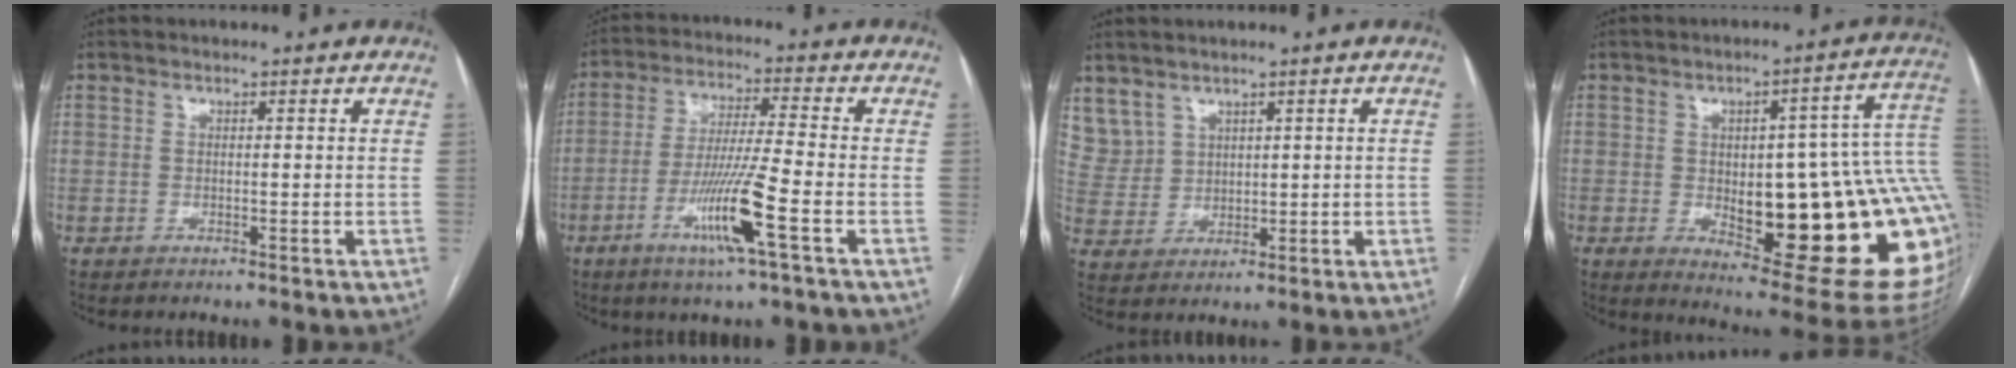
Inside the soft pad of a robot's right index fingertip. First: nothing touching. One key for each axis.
{"total": 10.6, "fx": -4.4, "fy": -0.7, "fz": 9.6, "tx": -0.188, "ty": -0.016, "tz": -0.085}
{"total": 6.9, "fx": 4.5, "fy": 5.1, "fz": 1.0, "tx": -0.032, "ty": 0.018, "tz": 0.112}
{"total": 27.6, "fx": -1.3, "fy": 7.4, "fz": 26.5, "tx": -0.244, "ty": 0.023, "tz": 0.005}